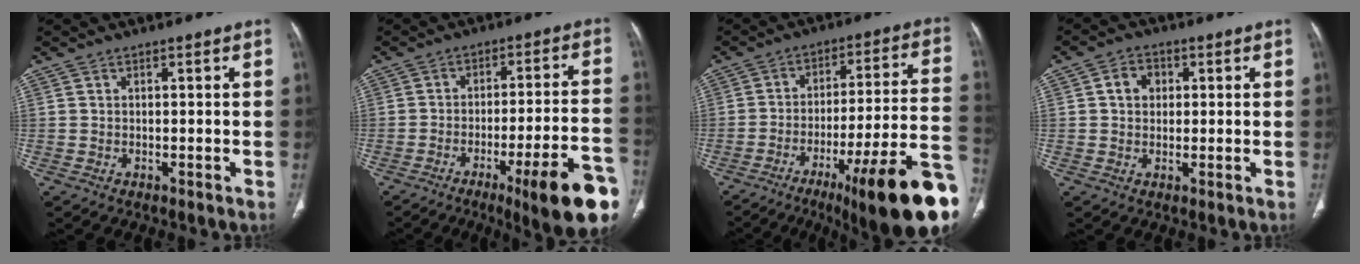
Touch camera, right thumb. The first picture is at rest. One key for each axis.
{"total": 17.5, "fx": -9.1, "fy": 2.4, "fz": 14.8, "tx": -0.156, "ty": 0.044, "tz": -0.125}
{"total": 25.2, "fx": -13.0, "fy": 3.5, "fz": 21.3, "tx": -0.228, "ty": 0.059, "tz": -0.190}
{"total": 4.3, "fx": 0.9, "fy": 3.6, "fz": 2.3, "tx": -0.016, "ty": 0.008, "tz": 0.010}